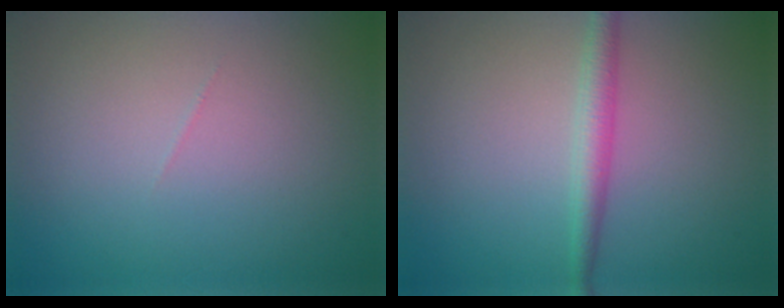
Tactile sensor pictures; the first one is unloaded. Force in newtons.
{"total": 2.3, "press": 2.3, "slide": 0.0}